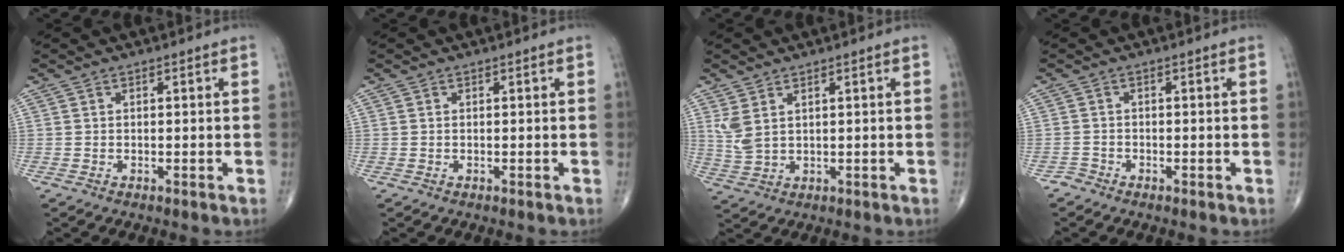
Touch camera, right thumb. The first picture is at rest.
{"total": 0.0}
{"total": 4.6, "force": [1.9, 2.2, 3.5], "torque": [-0.085, -0.004, 0.050]}
{"total": 1.2, "force": [-1.0, 0.6, -0.4], "torque": [0.013, 0.001, -0.027]}